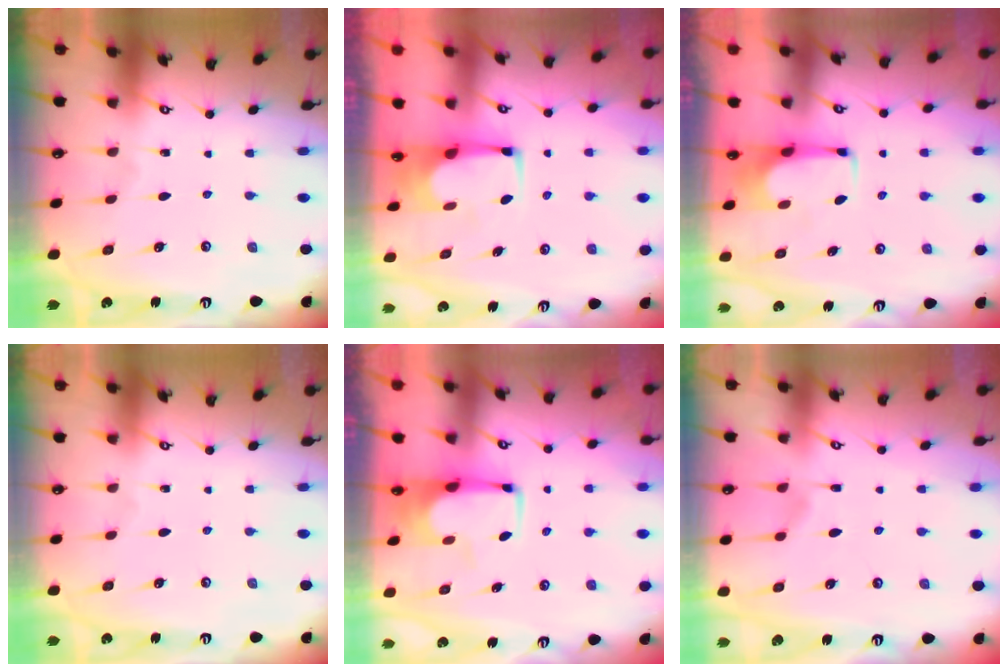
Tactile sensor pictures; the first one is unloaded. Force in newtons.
{"total": 2.4, "press": 2.4, "slide": 0.2}
{"total": 3.6, "press": 3.6, "slide": 0.7}
{"total": 0.0}
{"total": 3.7, "press": 3.7, "slide": 0.4}
{"total": 1.5, "press": 0.9, "slide": 1.2}